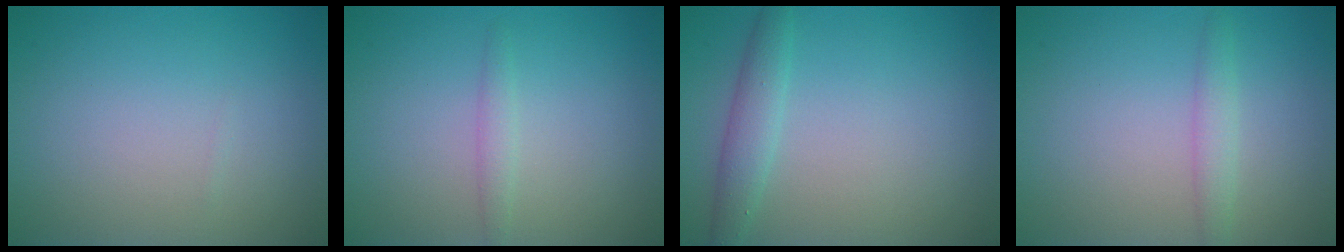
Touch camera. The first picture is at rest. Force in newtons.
{"total": 1.1, "press": 1.1, "slide": 0.0}
{"total": 2.2, "press": 2.2, "slide": 0.0}
{"total": 1.6, "press": 1.6, "slide": 0.1}